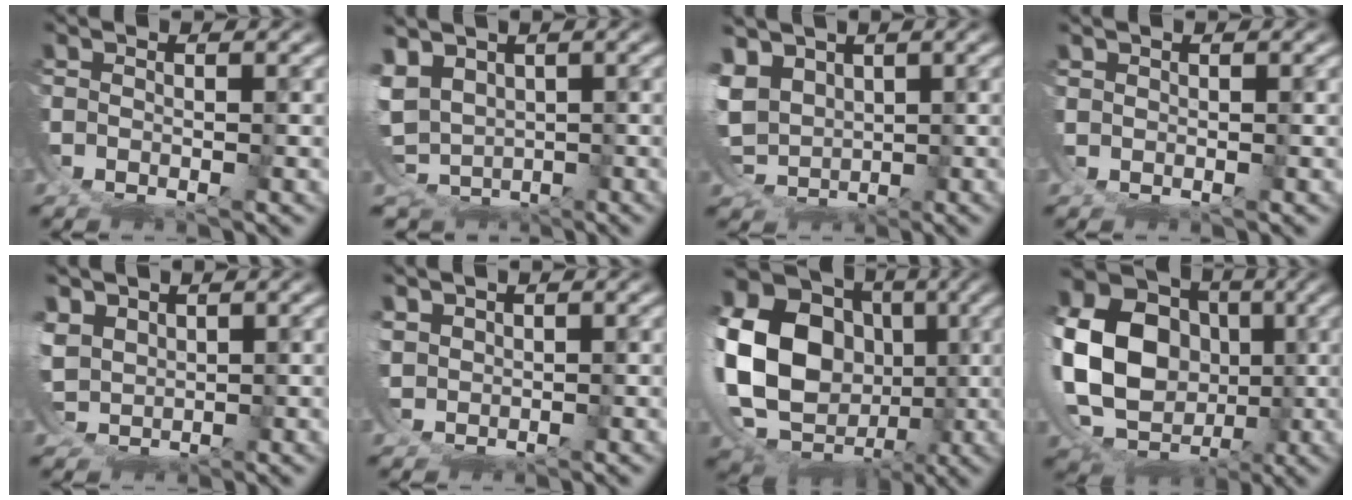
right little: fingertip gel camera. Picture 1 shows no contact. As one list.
[{"total": 6.7, "force": [-1.7, 5.5, 3.4], "torque": [-0.111, -0.063, 0.001]}, {"total": 5.3, "force": [0.5, 4.3, 3.1], "torque": [-0.092, -0.041, 0.029]}, {"total": 1.4, "force": [1.1, -0.7, 0.2], "torque": [0.002, 0.008, 0.025]}, {"total": 2.8, "force": [1.3, 2.0, 1.5], "torque": [-0.058, -0.026, 0.045]}, {"total": 1.8, "force": [1.6, 0.3, 0.8], "torque": [-0.028, -0.009, 0.045]}, {"total": 19.3, "force": [0.0, 15.4, 11.8], "torque": [-0.230, -0.035, 0.003]}, {"total": 16.5, "force": [0.4, 13.0, 10.2], "torque": [-0.188, -0.037, 0.011]}]